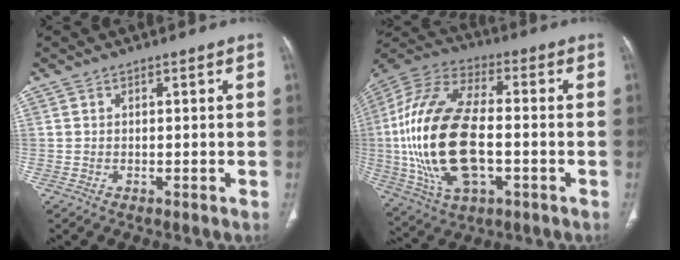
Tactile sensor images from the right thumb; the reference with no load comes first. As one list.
[{"total": 25.1, "force": [-2.4, 12.8, 21.5], "torque": [-0.452, 0.008, -0.038]}]